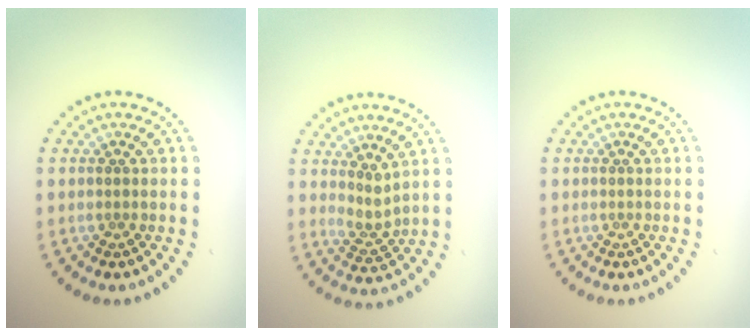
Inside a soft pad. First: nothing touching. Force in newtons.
{"total": 1.8, "press": 1.3, "slide": 1.2}
{"total": 0.0}